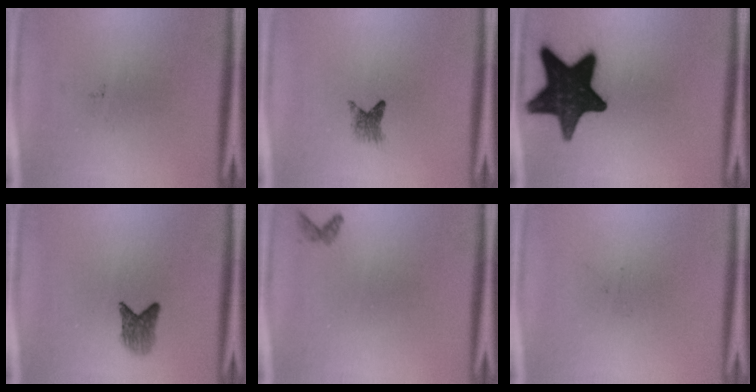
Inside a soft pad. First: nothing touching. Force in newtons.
{"total": 2.0}
{"total": 17.4}
{"total": 2.8}
{"total": 0.7}
{"total": 0.0}